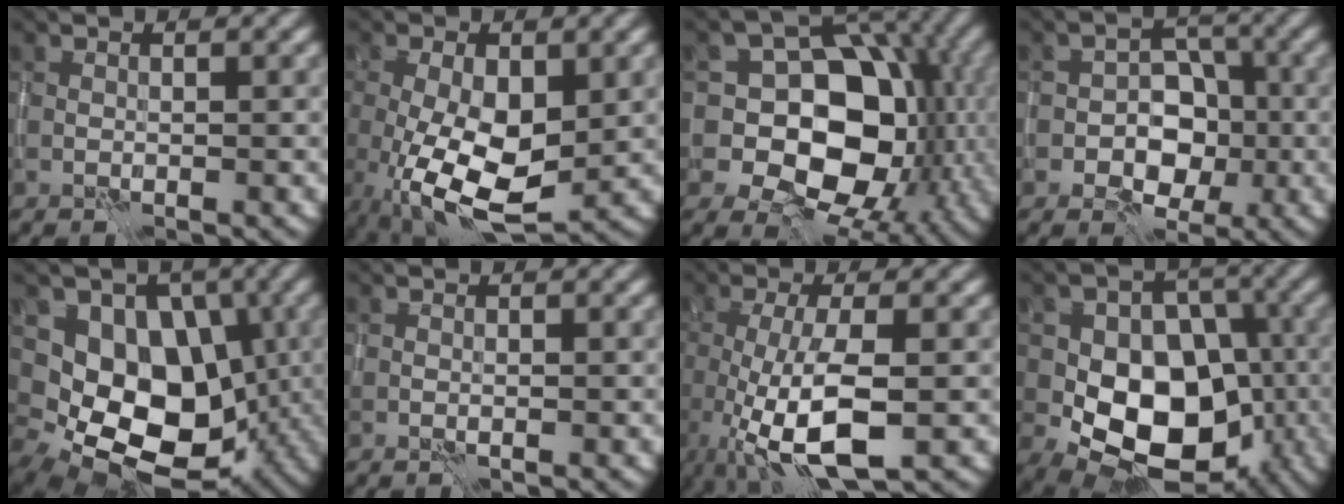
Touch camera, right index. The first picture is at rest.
{"total": 8.8, "force": [-1.8, 4.1, 7.6], "torque": [-0.151, -0.013, -0.030]}
{"total": 12.2, "force": [-1.0, 8.9, 8.3], "torque": [-0.086, 0.004, -0.026]}
{"total": 5.0, "force": [-1.4, 3.8, 3.0], "torque": [-0.012, 0.004, -0.036]}
{"total": 12.0, "force": [-0.7, 8.6, 8.4], "torque": [-0.110, -0.018, -0.011]}
{"total": 0.0}
{"total": 7.7, "force": [-2.0, 2.2, 7.0], "torque": [-0.148, -0.011, -0.035]}
{"total": 13.4, "force": [-3.0, 10.0, 8.4], "torque": [-0.087, 0.000, -0.062]}